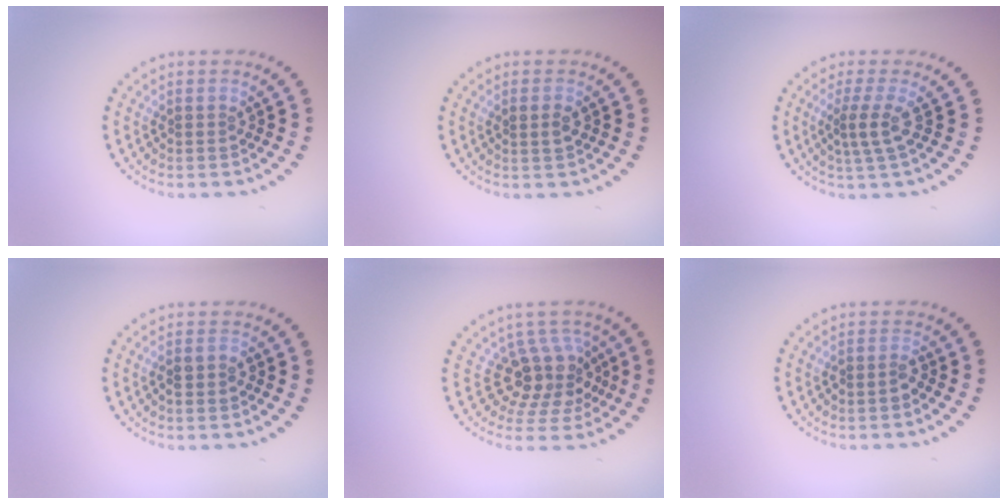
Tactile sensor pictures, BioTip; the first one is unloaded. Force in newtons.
{"total": 1.3, "press": 1.3, "slide": 0.1}
{"total": 2.4, "press": 1.7, "slide": 1.7}
{"total": 1.3, "press": 1.2, "slide": 0.5}
{"total": 4.0, "press": 3.0, "slide": 2.6}
{"total": 1.1, "press": 0.9, "slide": 0.5}